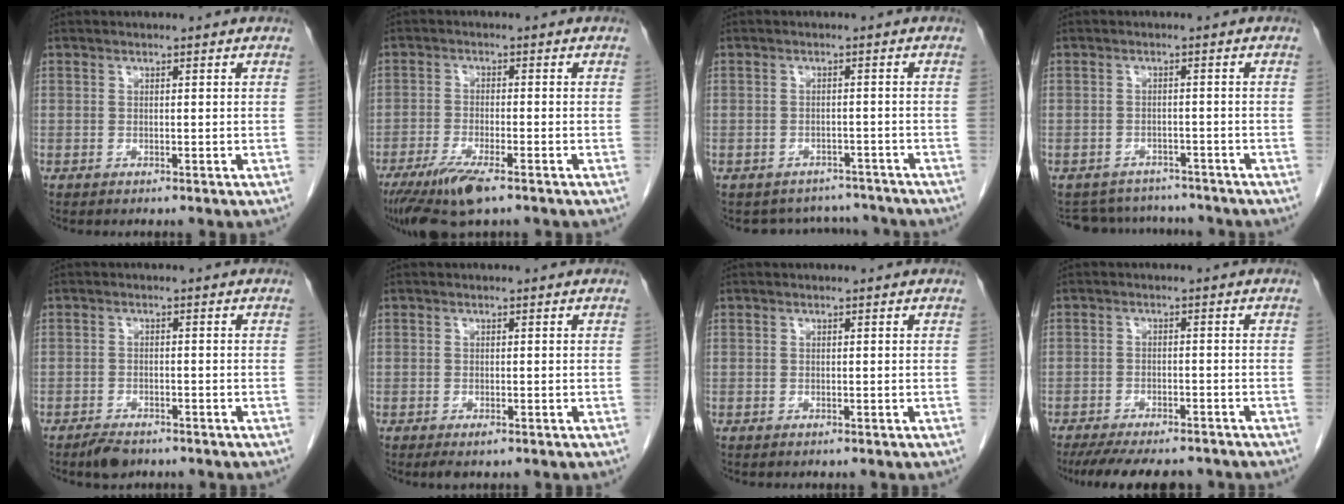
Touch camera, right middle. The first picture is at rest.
{"total": 7.9, "force": [-5.3, 1.2, 5.8], "torque": [-0.106, -0.020, -0.089]}
{"total": 6.6, "force": [-6.1, 2.4, -0.2], "torque": [0.006, 0.018, -0.071]}
{"total": 7.7, "force": [-7.3, 2.4, 0.5], "torque": [-0.010, 0.012, -0.094]}
{"total": 2.7, "force": [-2.1, 1.4, 0.9], "torque": [-0.018, 0.000, -0.028]}
{"total": 2.2, "force": [-1.4, 0.6, 1.6], "torque": [-0.030, -0.005, -0.021]}
{"total": 0.0}
{"total": 12.7, "force": [-11.0, 3.4, 5.5], "torque": [-0.102, -0.010, -0.148]}